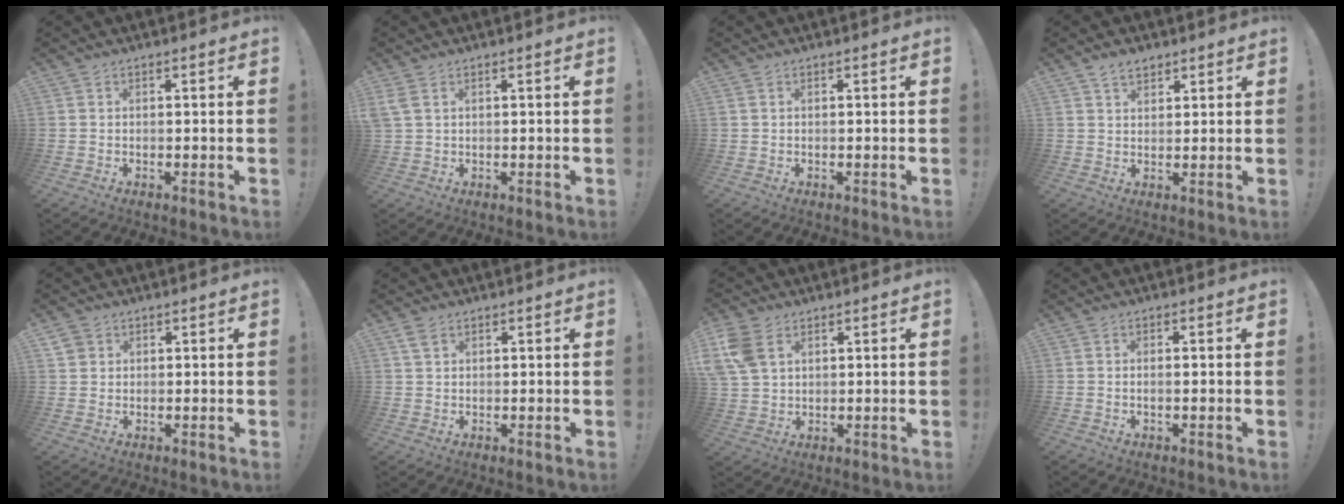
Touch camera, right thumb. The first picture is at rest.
{"total": 3.1, "force": [1.4, 1.6, 2.3], "torque": [-0.049, 0.001, 0.028]}
{"total": 0.0}
{"total": 4.1, "force": [2.8, 2.4, 1.6], "torque": [-0.017, -0.013, 0.050]}
{"total": 2.9, "force": [1.8, 2.3, 0.7], "torque": [-0.010, -0.005, 0.033]}
{"total": 3.0, "force": [1.9, 1.9, 1.3], "torque": [-0.013, -0.009, 0.035]}
{"total": 9.4, "force": [3.8, 6.6, 5.4], "torque": [-0.108, 0.000, 0.078]}
{"total": 1.1, "force": [-0.2, 0.0, 1.1], "torque": [-0.012, -0.003, -0.006]}